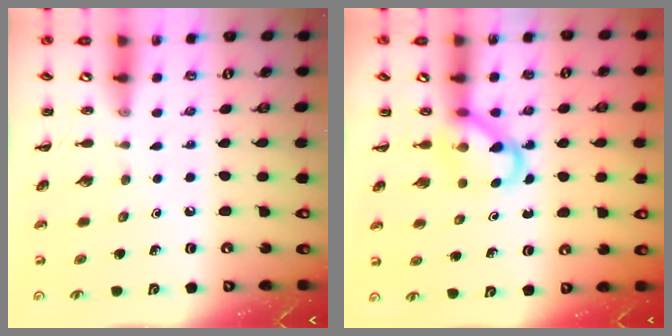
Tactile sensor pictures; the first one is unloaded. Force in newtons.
{"total": 4.6, "press": 4.6, "slide": 0.6}